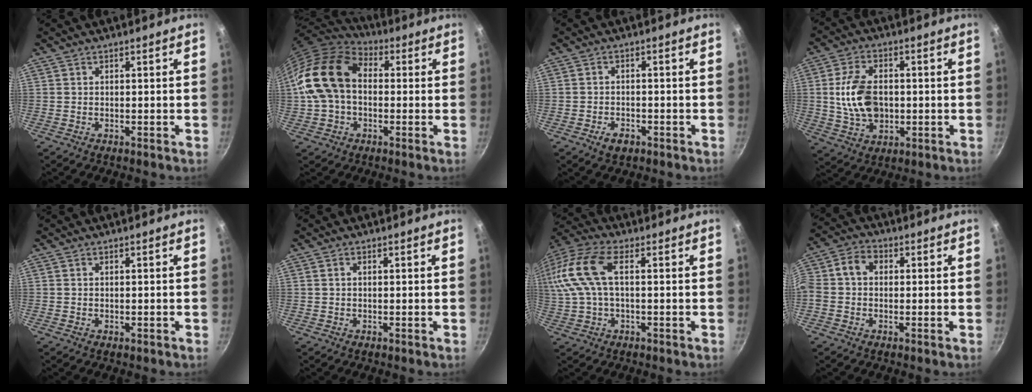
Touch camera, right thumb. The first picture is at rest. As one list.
[{"total": 16.3, "force": [0.5, 11.6, 11.3], "torque": [-0.194, 0.037, -0.004]}, {"total": 3.3, "force": [-1.9, 2.0, 1.9], "torque": [-0.030, 0.013, -0.031]}, {"total": 11.5, "force": [0.2, 7.6, 8.6], "torque": [-0.147, 0.004, 0.006]}, {"total": 0.0}, {"total": 0.7, "force": [0.2, 0.4, 0.6], "torque": [-0.011, 0.003, 0.003]}, {"total": 16.2, "force": [2.1, 8.5, 13.7], "torque": [-0.306, 0.023, 0.030]}, {"total": 6.2, "force": [0.0, 4.8, 3.9], "torque": [-0.077, 0.025, -0.019]}]